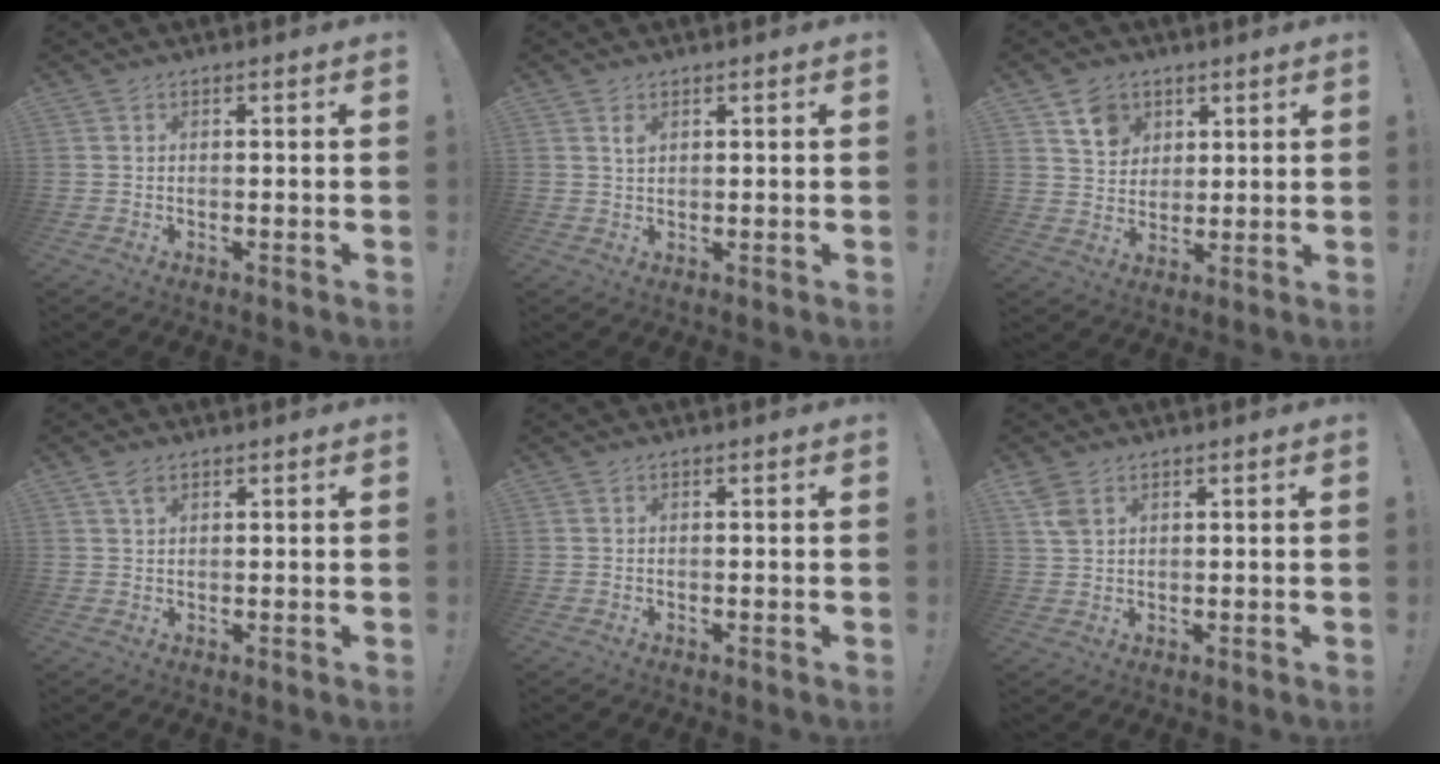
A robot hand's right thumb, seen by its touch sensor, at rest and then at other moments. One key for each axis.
{"total": 1.7, "fx": 1.0, "fy": 1.0, "fz": 1.0, "tx": -0.015, "ty": -0.003, "tz": 0.017}
{"total": 8.8, "fx": 4.8, "fy": 7.0, "fz": 2.2, "tx": -0.031, "ty": -0.025, "tz": 0.095}
{"total": 2.8, "fx": 1.7, "fy": 1.4, "fz": 1.8, "tx": -0.037, "ty": -0.001, "tz": 0.031}
{"total": 0.0}
{"total": 4.3, "fx": 2.5, "fy": 2.6, "fz": 2.4, "tx": -0.040, "ty": -0.008, "tz": 0.049}